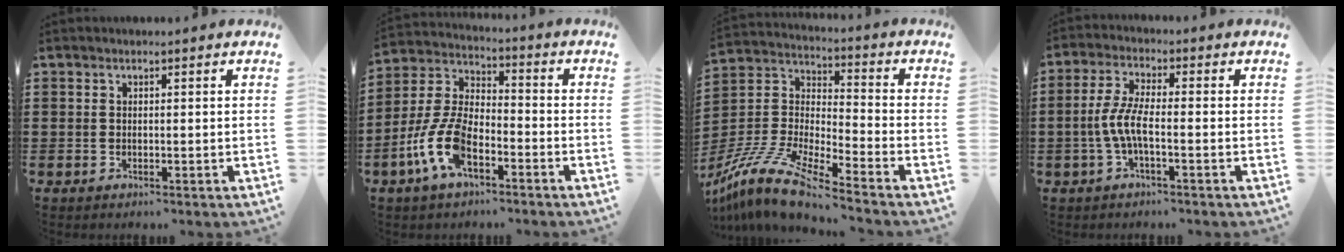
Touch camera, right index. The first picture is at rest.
{"total": 10.2, "force": [-4.8, 5.0, 7.5], "torque": [-0.201, -0.007, -0.100]}
{"total": 11.0, "force": [-9.6, 1.2, 5.3], "torque": [-0.136, -0.003, -0.203]}
{"total": 5.4, "force": [-1.7, 1.4, 5.0], "torque": [-0.123, -0.010, -0.042]}